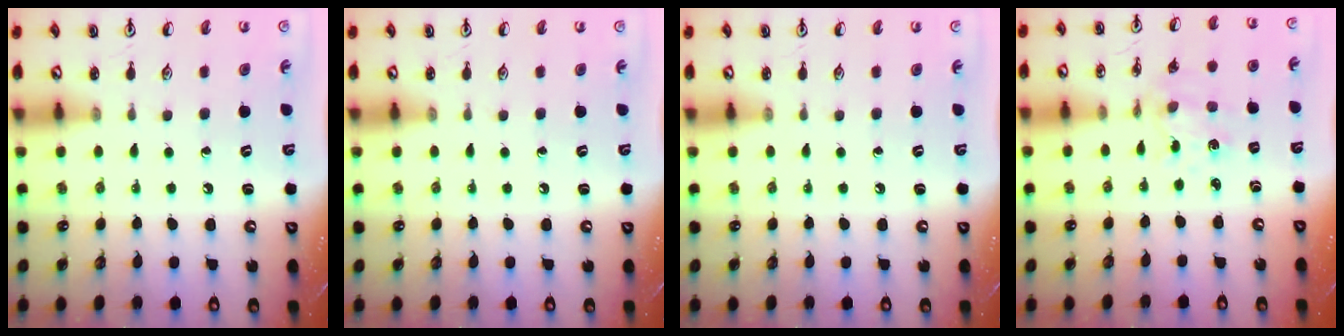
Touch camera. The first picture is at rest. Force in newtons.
{"total": 0.0}
{"total": 0.0}
{"total": 2.0, "press": 2.0, "slide": 0.3}